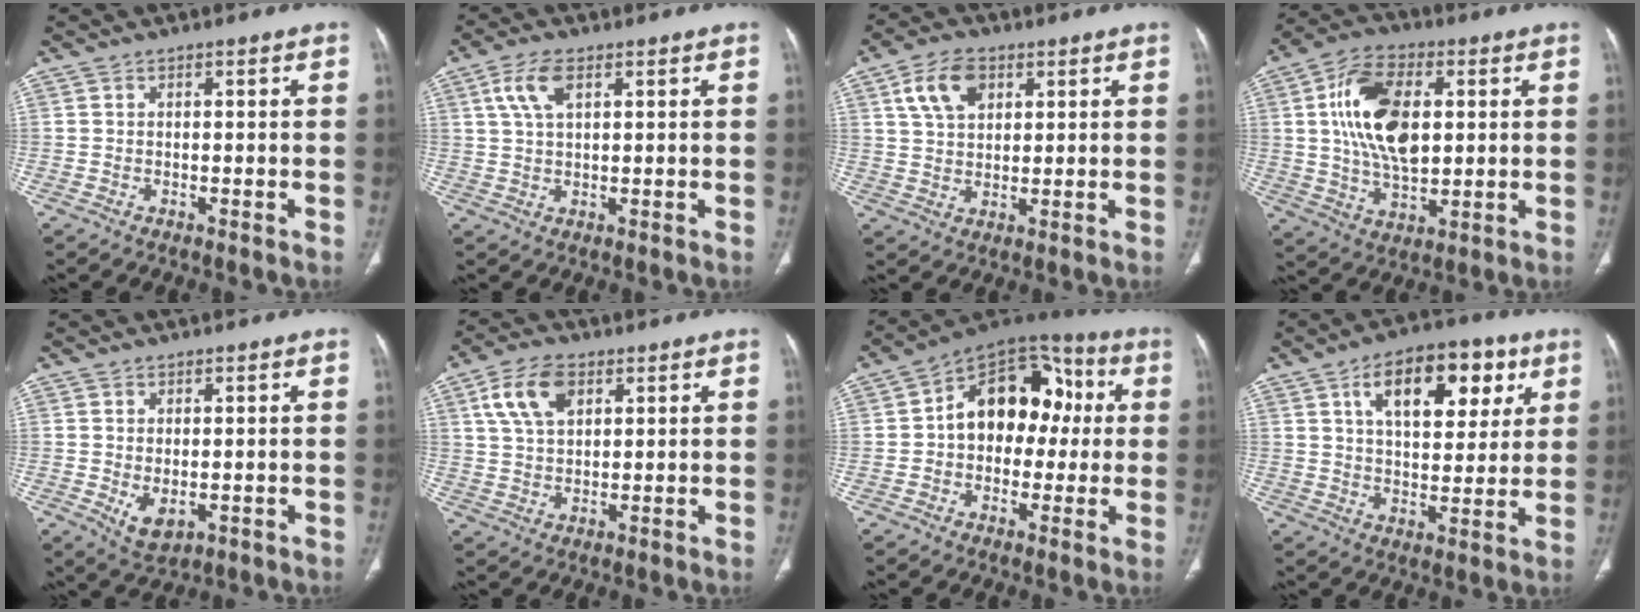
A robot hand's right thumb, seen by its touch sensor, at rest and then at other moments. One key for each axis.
{"total": 5.8, "fx": 2.4, "fy": 2.7, "fz": 4.5, "tx": -0.095, "ty": 0.003, "tz": 0.051}
{"total": 8.3, "fx": 3.6, "fy": 5.3, "fz": 5.3, "tx": -0.083, "ty": -0.006, "tz": 0.065}
{"total": 16.7, "fx": 3.1, "fy": 9.6, "fz": 13.3, "tx": -0.229, "ty": 0.000, "tz": 0.057}
{"total": 4.5, "fx": -0.7, "fy": 2.6, "fz": 3.6, "tx": -0.059, "ty": -0.008, "tz": 0.002}
{"total": 9.1, "fx": 3.8, "fy": 5.4, "fz": 6.3, "tx": -0.112, "ty": -0.004, "tz": 0.072}
{"total": 16.9, "fx": 1.5, "fy": 11.9, "fz": 11.9, "tx": -0.124, "ty": 0.044, "tz": 0.010}
{"total": 17.2, "fx": 7.2, "fy": 9.2, "fz": 12.6, "tx": -0.140, "ty": -0.009, "tz": 0.113}